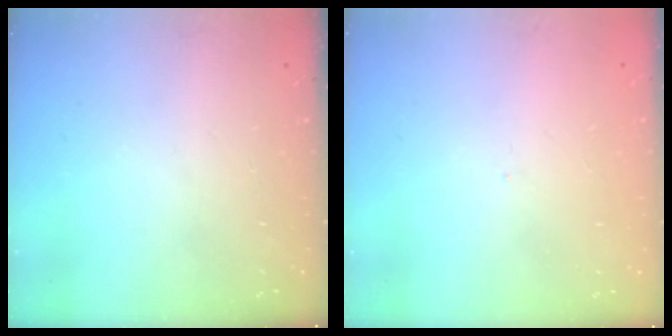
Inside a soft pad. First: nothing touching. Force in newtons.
{"total": 0.0}